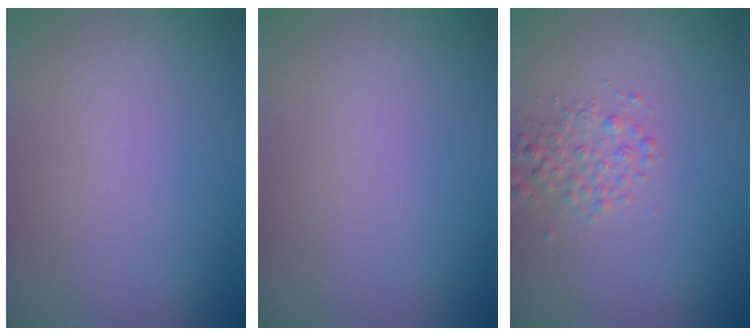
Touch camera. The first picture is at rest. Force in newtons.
{"total": 0.0}
{"total": 2.0, "press": 2.0, "slide": 0.1}